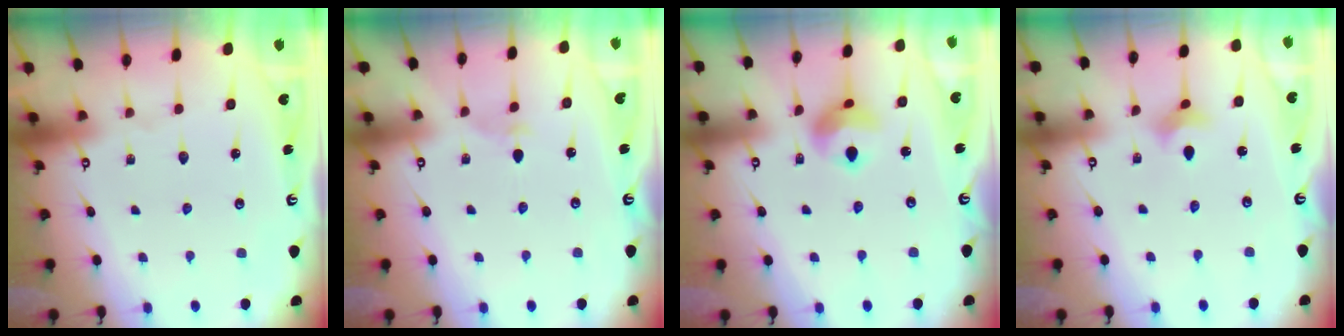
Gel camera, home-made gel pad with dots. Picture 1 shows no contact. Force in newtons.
{"total": 2.7, "press": 2.6, "slide": 0.7}
{"total": 8.9, "press": 8.8, "slide": 1.1}
{"total": 2.9, "press": 2.8, "slide": 0.6}